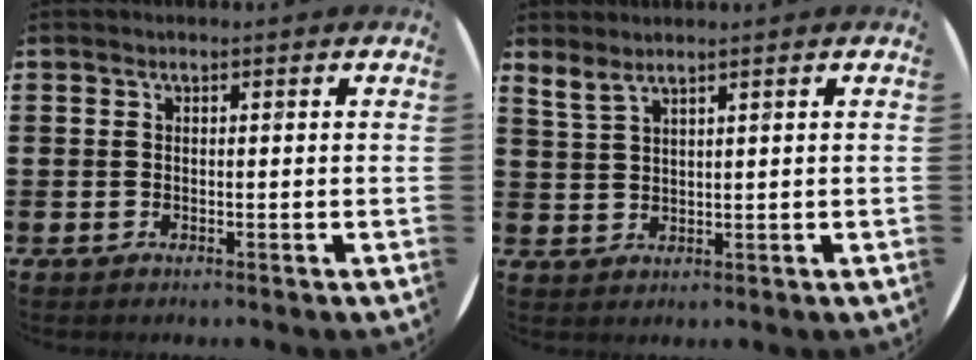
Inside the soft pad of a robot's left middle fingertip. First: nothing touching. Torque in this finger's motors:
{"motor_torque": [0.25, -0.41, 0.04, 0.02]}